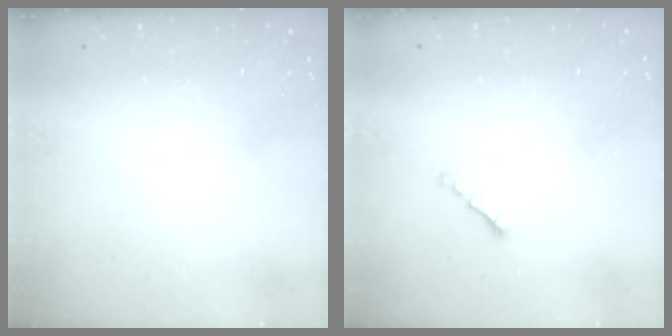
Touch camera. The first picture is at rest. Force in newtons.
{"total": 0.8, "press": 0.6, "slide": 0.4}